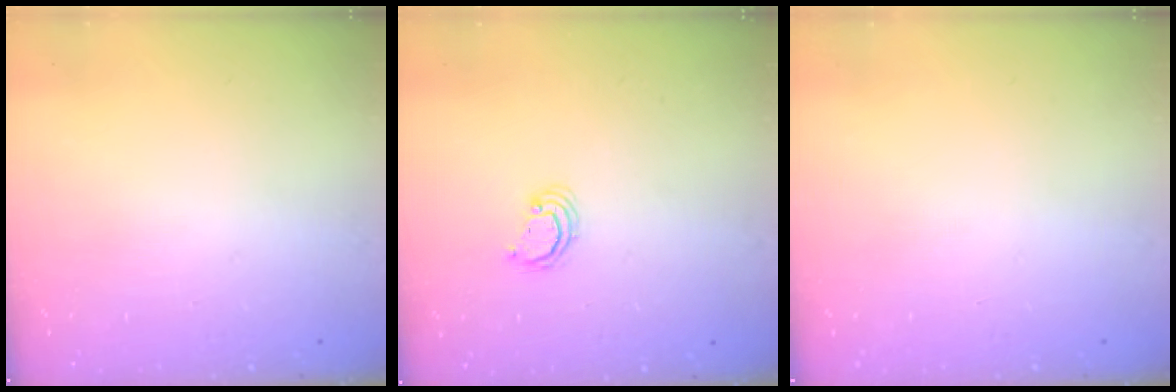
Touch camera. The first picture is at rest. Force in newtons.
{"total": 2.4, "press": 2.4, "slide": 0.3}
{"total": 0.0}